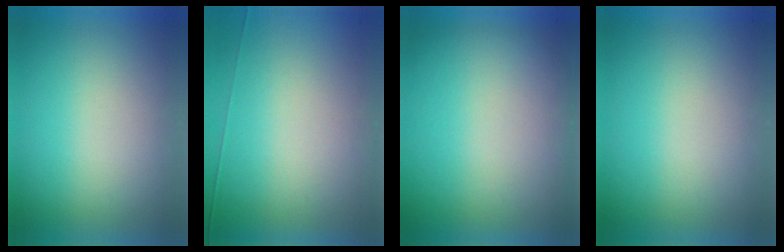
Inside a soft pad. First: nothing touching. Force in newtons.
{"total": 7.1}
{"total": 3.0}
{"total": 0.0}